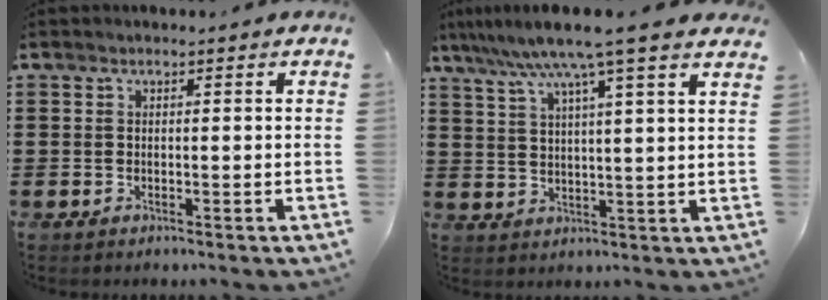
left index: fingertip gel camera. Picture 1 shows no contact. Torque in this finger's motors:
{"motor_torque": [2.14, 0.00, 0.62, 0.21]}